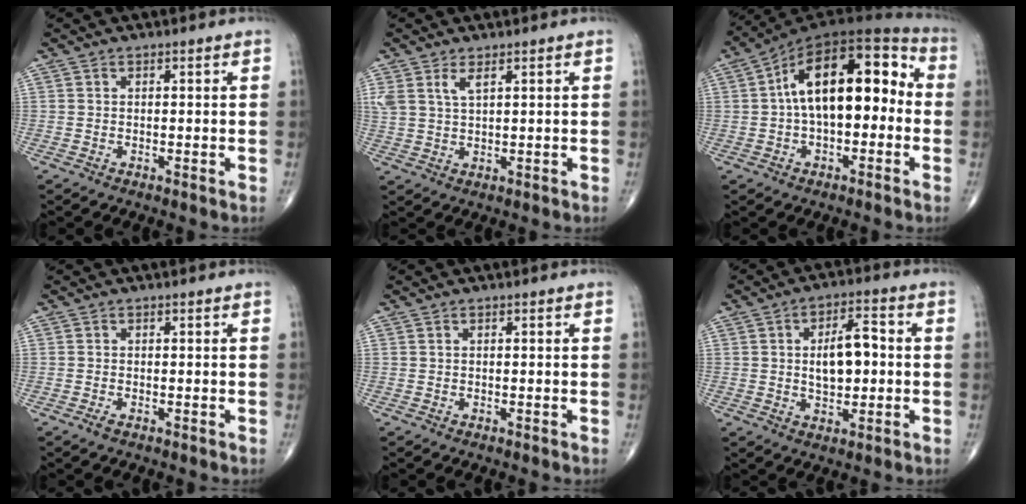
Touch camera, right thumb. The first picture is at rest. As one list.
[{"total": 3.7, "force": [2.0, 1.4, 2.8], "torque": [-0.064, -0.002, 0.048]}, {"total": 18.8, "force": [0.8, 9.8, 16.0], "torque": [-0.233, 0.049, 0.000]}, {"total": 0.7, "force": [-0.5, 0.1, 0.5], "torque": [-0.015, 0.000, -0.012]}, {"total": 0.0}, {"total": 8.9, "force": [0.4, 4.6, 7.7], "torque": [-0.109, 0.012, 0.006]}]